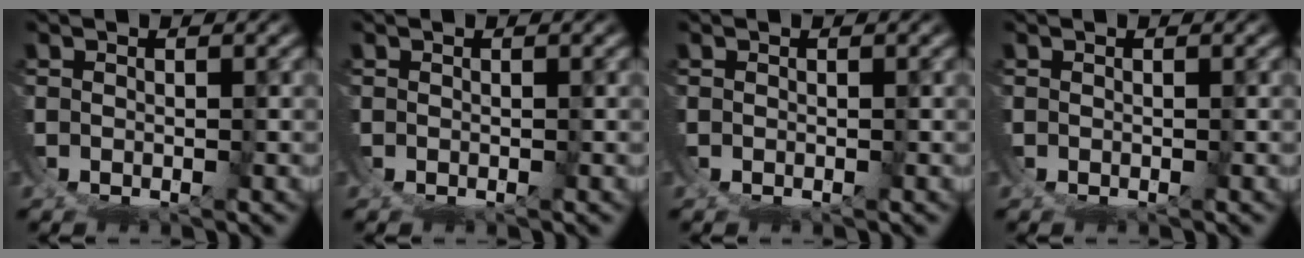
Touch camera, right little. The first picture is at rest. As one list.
[{"total": 0.0}, {"total": 0.0}, {"total": 0.0}]